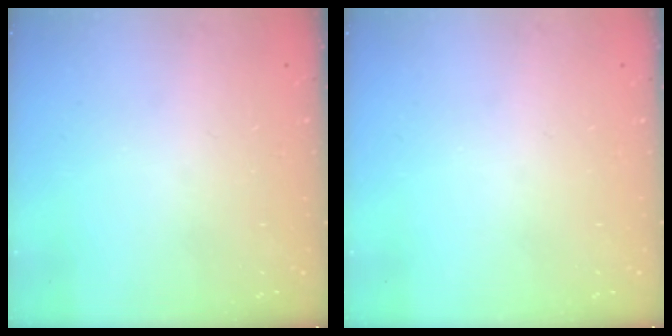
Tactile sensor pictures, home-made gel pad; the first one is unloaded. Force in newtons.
{"total": 0.0}